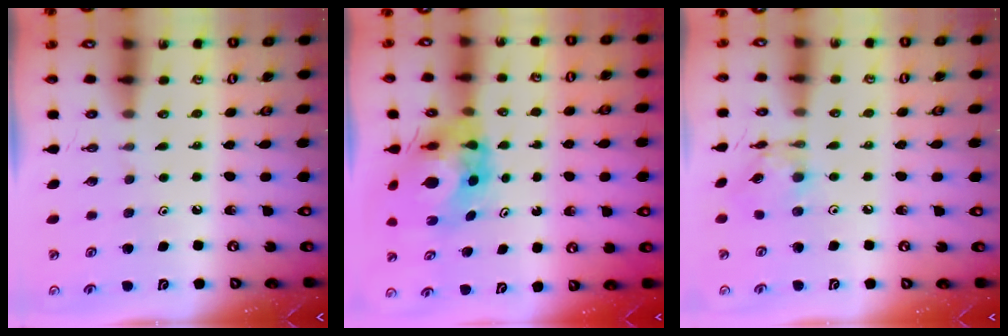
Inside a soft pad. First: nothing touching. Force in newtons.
{"total": 9.2, "press": 9.1, "slide": 1.1}
{"total": 7.8, "press": 7.8, "slide": 0.4}